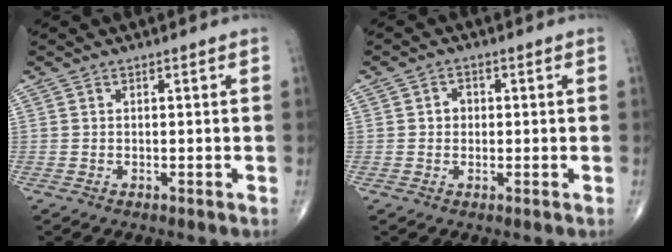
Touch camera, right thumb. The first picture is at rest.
{"total": 2.2, "force": [0.1, 1.9, 1.1], "torque": [-0.005, 0.007, -0.001]}